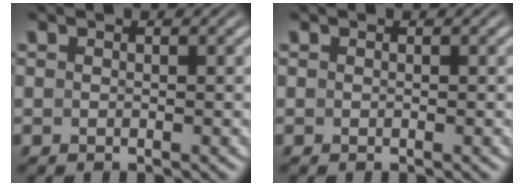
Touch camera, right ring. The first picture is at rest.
{"total": 0.0}